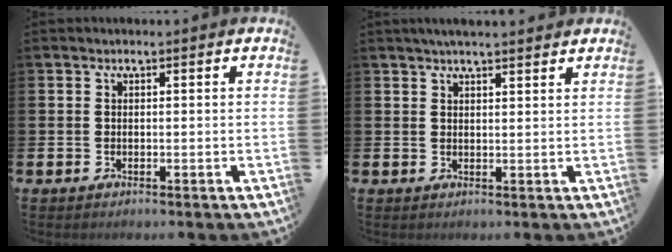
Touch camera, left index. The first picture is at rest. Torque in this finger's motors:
{"motor_torque": [0.11, -0.66, 0.86, 0.21]}